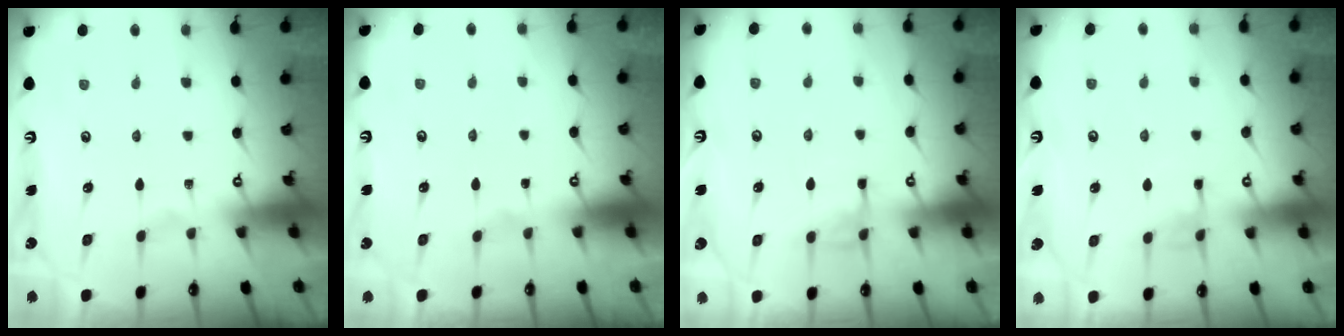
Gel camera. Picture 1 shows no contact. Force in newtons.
{"total": 1.2, "press": 1.2, "slide": 0.1}
{"total": 6.2, "press": 6.2, "slide": 0.5}
{"total": 4.7, "press": 4.7, "slide": 0.4}